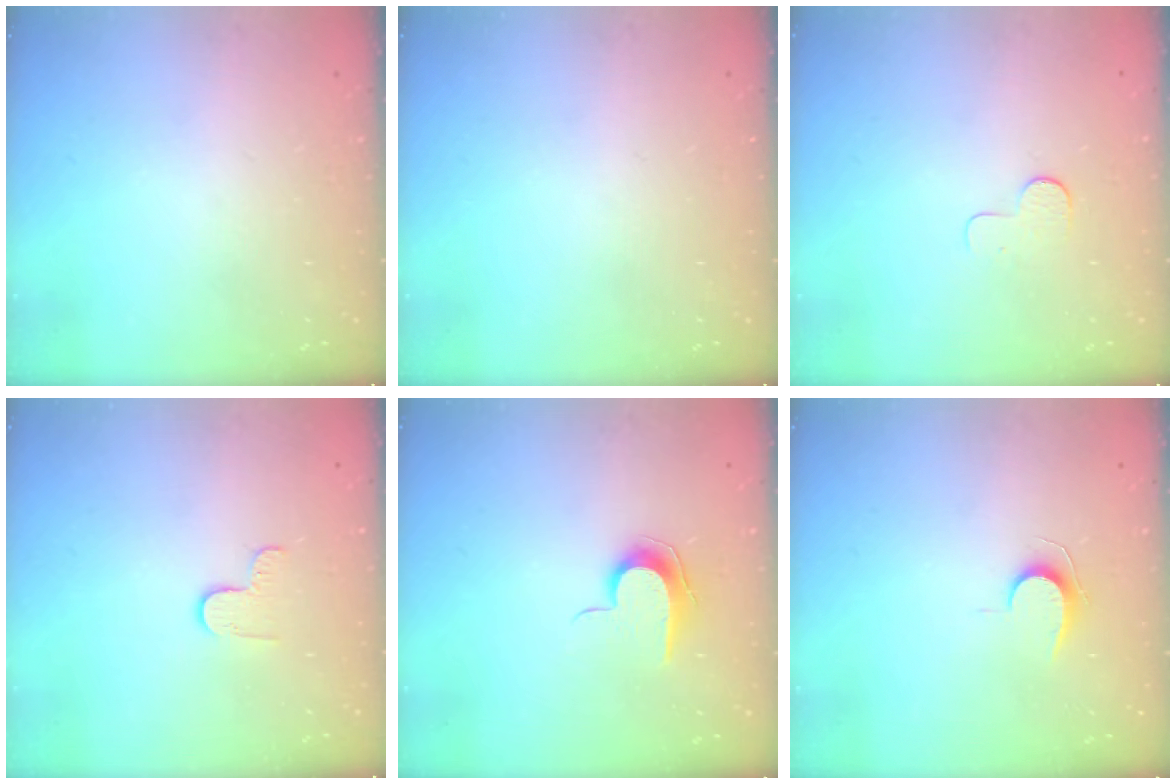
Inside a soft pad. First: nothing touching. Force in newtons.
{"total": 0.0}
{"total": 3.7, "press": 3.7, "slide": 0.3}
{"total": 3.8, "press": 3.8, "slide": 0.5}
{"total": 7.9, "press": 7.9, "slide": 0.8}
{"total": 5.7, "press": 5.7, "slide": 0.6}